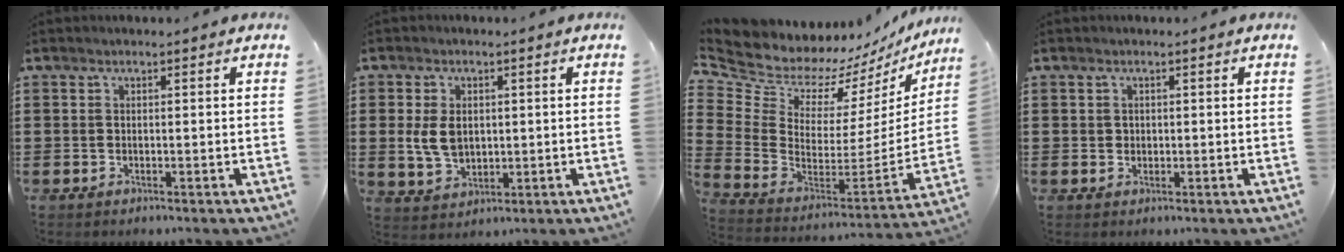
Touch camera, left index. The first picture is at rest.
{"total": 5.2, "force": [0.4, 3.7, 3.6], "torque": [-0.091, 0.007, 0.004]}
{"total": 8.0, "force": [7.3, 3.1, 0.7], "torque": [-0.067, -0.072, 0.129]}
{"total": 1.0, "force": [0.4, 0.9, 0.2], "torque": [-0.007, 0.005, 0.008]}